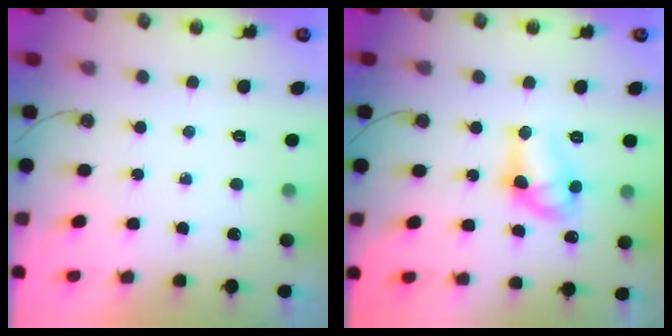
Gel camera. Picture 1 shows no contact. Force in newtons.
{"total": 11.6, "press": 11.6, "slide": 1.0}